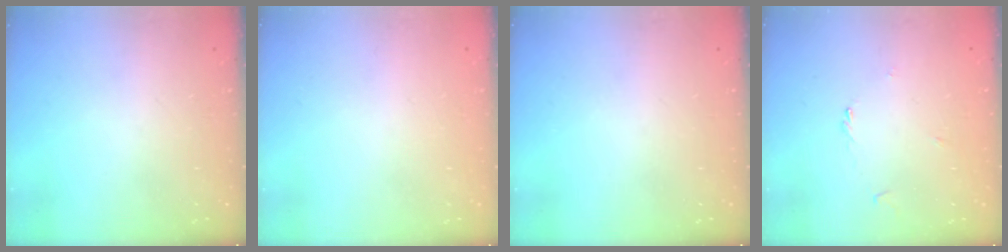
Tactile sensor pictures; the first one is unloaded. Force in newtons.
{"total": 2.0, "press": 2.0, "slide": 0.1}
{"total": 0.0}
{"total": 1.2, "press": 1.1, "slide": 0.4}